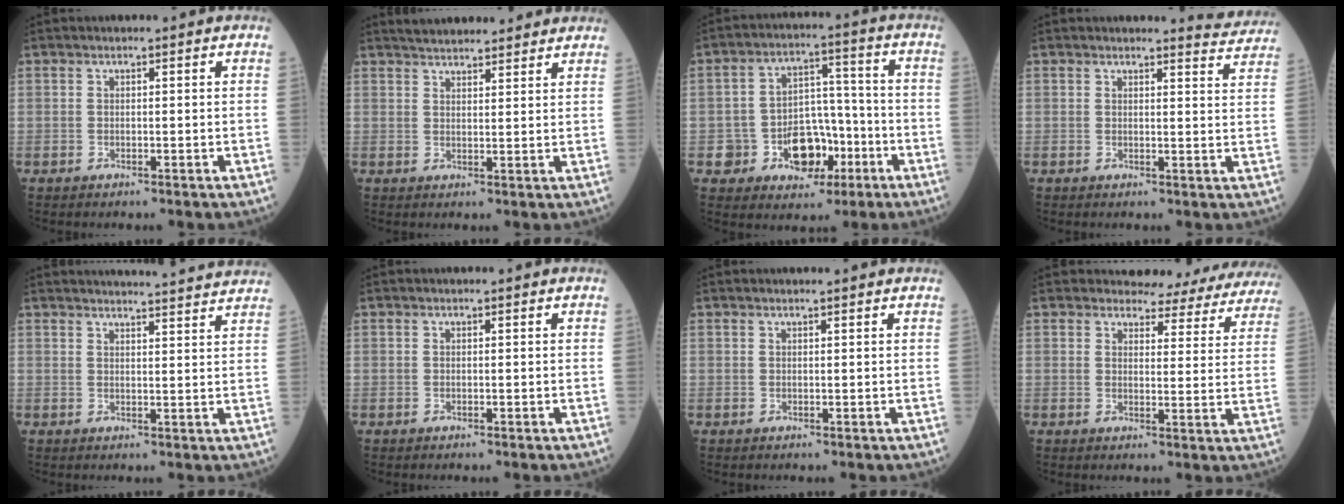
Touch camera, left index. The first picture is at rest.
{"total": 10.3, "force": [9.4, 2.2, 3.7], "torque": [-0.049, 0.026, 0.124]}
{"total": 9.8, "force": [-3.8, 7.2, 5.3], "torque": [-0.085, 0.027, -0.051]}
{"total": 4.6, "force": [4.6, -0.1, -0.3], "torque": [-0.001, -0.032, 0.034]}
{"total": 13.5, "force": [13.1, -0.4, 3.3], "torque": [-0.042, -0.014, 0.146]}
{"total": 0.0}
{"total": 1.2, "force": [1.1, -0.2, 0.4], "torque": [-0.011, 0.002, 0.018]}
{"total": 13.8, "force": [13.3, 3.5, 1.5], "torque": [0.017, -0.051, 0.120]}